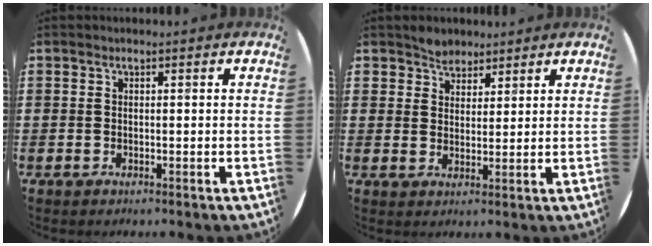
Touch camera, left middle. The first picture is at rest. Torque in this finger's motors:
{"motor_torque": [0.12, -0.11, 0.01, 0.00]}